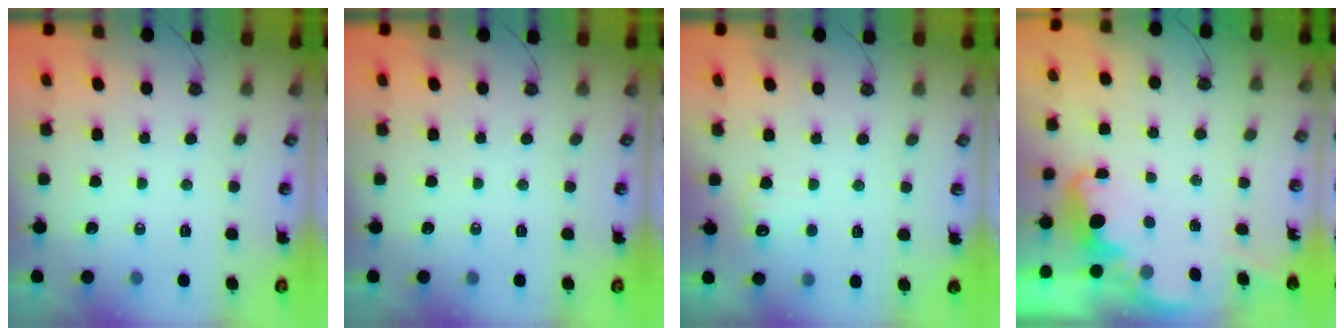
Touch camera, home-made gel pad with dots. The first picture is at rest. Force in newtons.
{"total": 0.0}
{"total": 6.1, "press": 6.0, "slide": 1.2}
{"total": 2.6, "press": 2.5, "slide": 0.8}